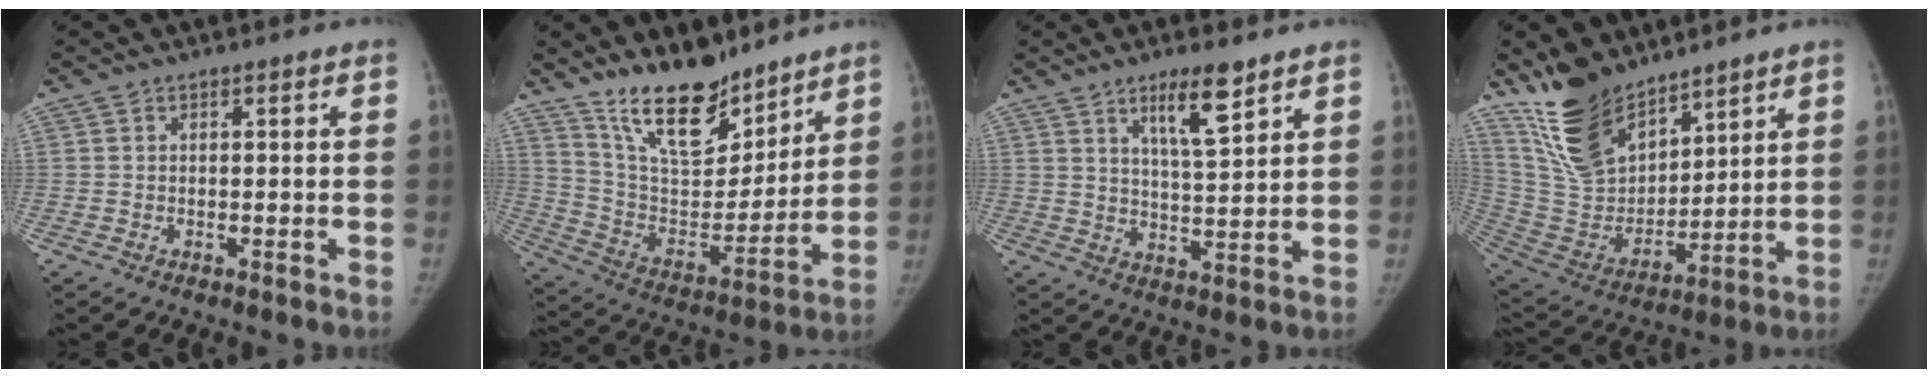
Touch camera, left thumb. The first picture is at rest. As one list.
[{"total": 18.4, "force": [14.2, 7.3, 9.1], "torque": [-0.108, -0.093, 0.256]}, {"total": 8.3, "force": [5.2, 1.8, 6.3], "torque": [-0.099, -0.034, 0.092]}, {"total": 18.1, "force": [13.8, 8.4, 8.0], "torque": [-0.106, -0.073, 0.278]}]